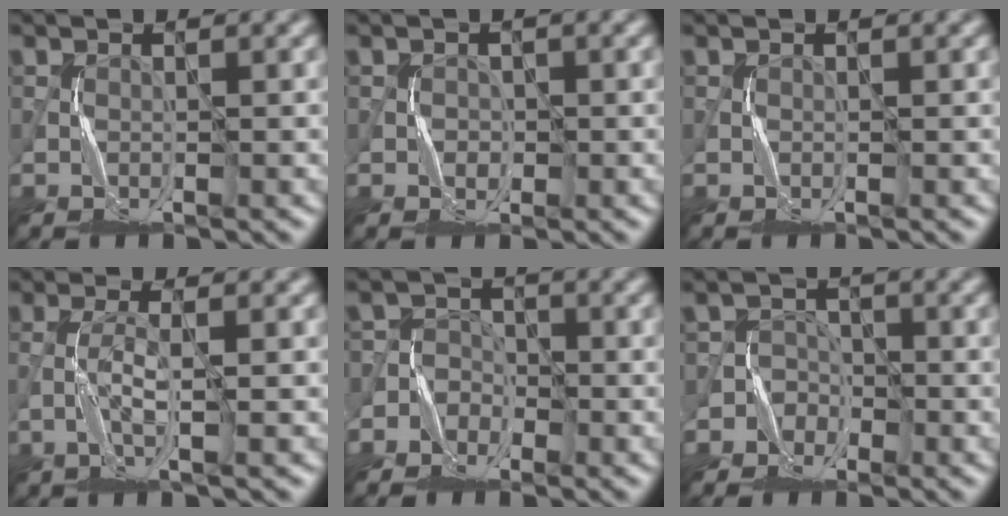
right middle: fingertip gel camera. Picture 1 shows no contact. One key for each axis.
{"total": 1.0, "fx": -0.2, "fy": 0.9, "fz": 0.4, "tx": -0.002, "ty": -0.001, "tz": -0.004}
{"total": 0.0}
{"total": 2.8, "fx": -0.8, "fy": 0.3, "fz": 2.6, "tx": -0.058, "ty": 0.009, "tz": -0.023}
{"total": 3.2, "fx": -1.9, "fy": 2.5, "fz": 0.2, "tx": 0.022, "ty": 0.015, "tz": -0.052}
{"total": 2.6, "fx": -1.5, "fy": 2.2, "fz": 0.0, "tx": 0.032, "ty": 0.017, "tz": -0.042}